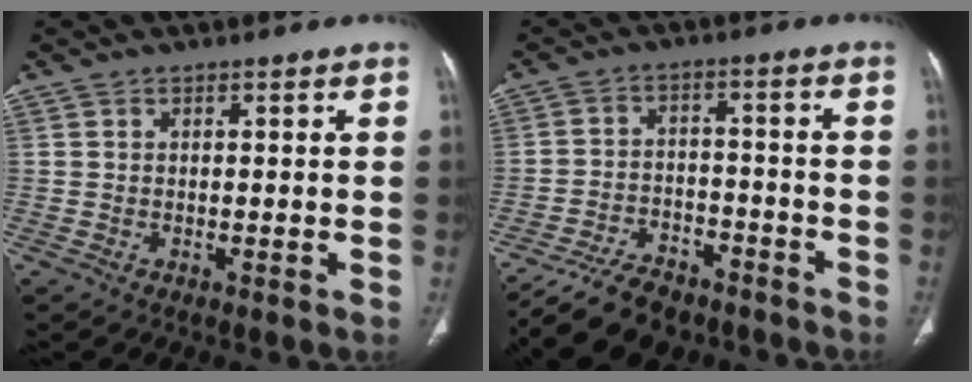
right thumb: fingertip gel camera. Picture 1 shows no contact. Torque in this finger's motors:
{"motor_torque": [3.13, 0.05, 0.69, -1.56, 0.07]}